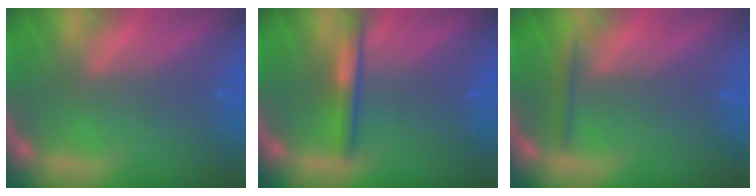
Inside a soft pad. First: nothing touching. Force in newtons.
{"total": 2.4}
{"total": 1.4}